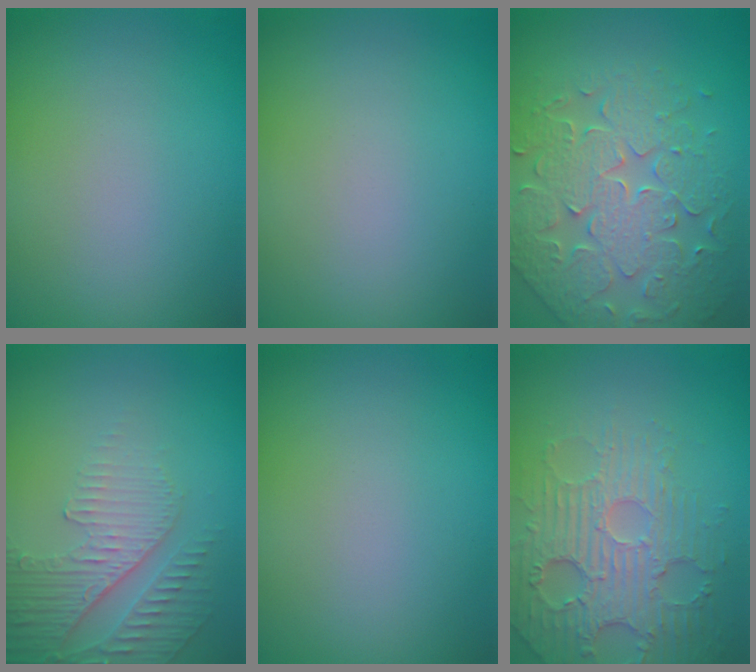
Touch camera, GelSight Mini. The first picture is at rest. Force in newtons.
{"total": 0.0}
{"total": 5.6, "press": 5.2, "slide": 2.2}
{"total": 5.0, "press": 3.4, "slide": 3.7}
{"total": 0.0}
{"total": 4.7, "press": 4.2, "slide": 2.1}